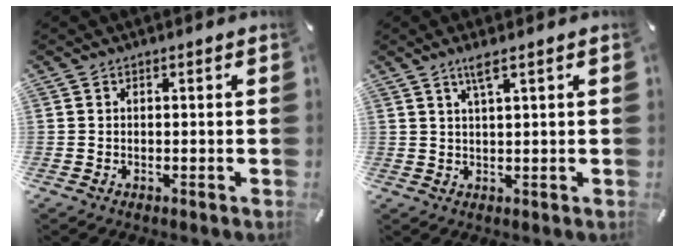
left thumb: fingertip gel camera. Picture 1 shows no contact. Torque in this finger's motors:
{"motor_torque": [0.16, -0.37, 0.14, 0.12, 0.01]}